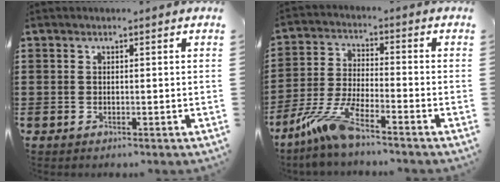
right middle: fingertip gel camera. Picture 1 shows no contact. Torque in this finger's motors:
{"motor_torque": [2.14, 0.00, 0.50, 0.21]}